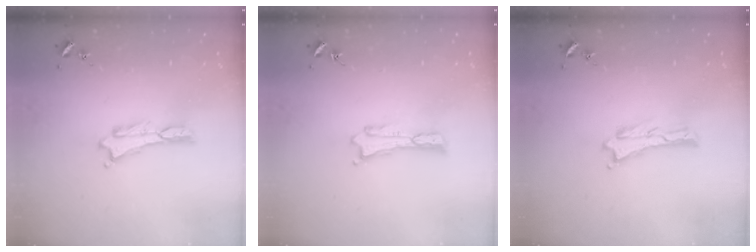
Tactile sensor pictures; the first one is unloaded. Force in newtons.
{"total": 0.0}
{"total": 0.0}